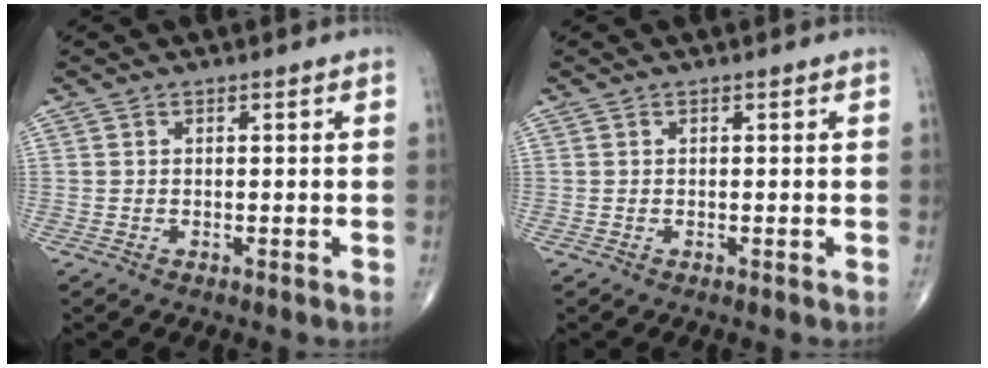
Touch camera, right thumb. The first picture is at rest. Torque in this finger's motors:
{"motor_torque": [0.01, 0.01, 0.00, 0.00, 0.01]}